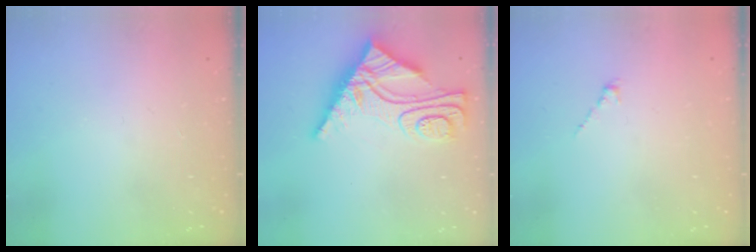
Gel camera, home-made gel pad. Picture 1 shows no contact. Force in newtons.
{"total": 12.9, "press": 12.8, "slide": 1.3}
{"total": 0.0}